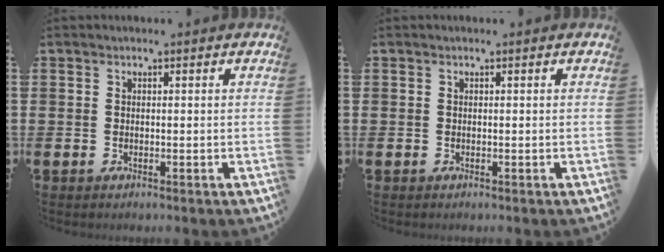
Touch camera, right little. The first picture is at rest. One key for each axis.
{"total": 0.0}